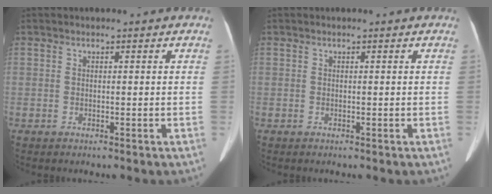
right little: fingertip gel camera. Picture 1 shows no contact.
{"total": 0.0}